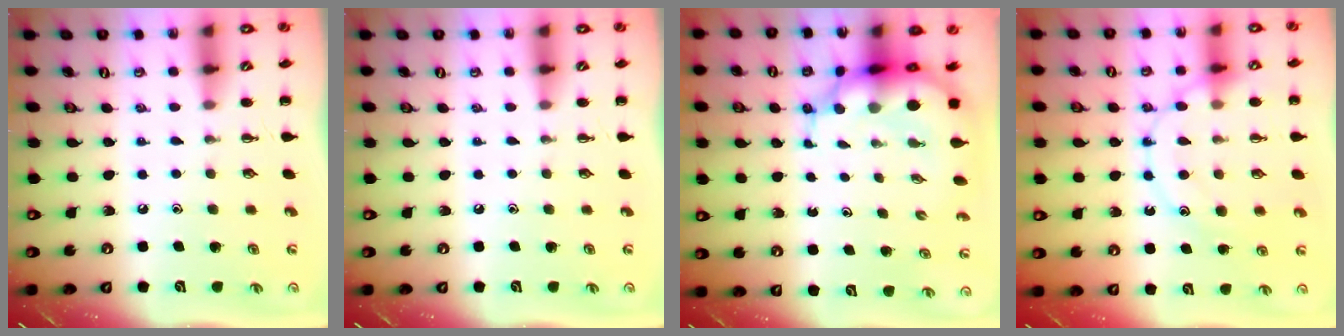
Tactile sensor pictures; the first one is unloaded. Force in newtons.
{"total": 0.0}
{"total": 9.0, "press": 8.8, "slide": 2.2}
{"total": 14.3, "press": 14.3, "slide": 1.3}